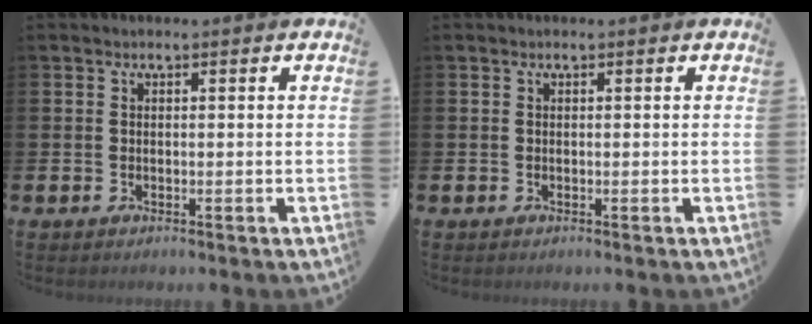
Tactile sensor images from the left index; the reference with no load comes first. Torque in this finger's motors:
{"motor_torque": [-0.01, -0.01, 0.01, 0.00]}